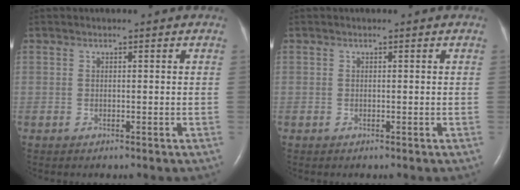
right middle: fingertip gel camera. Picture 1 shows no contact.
{"total": 0.0}